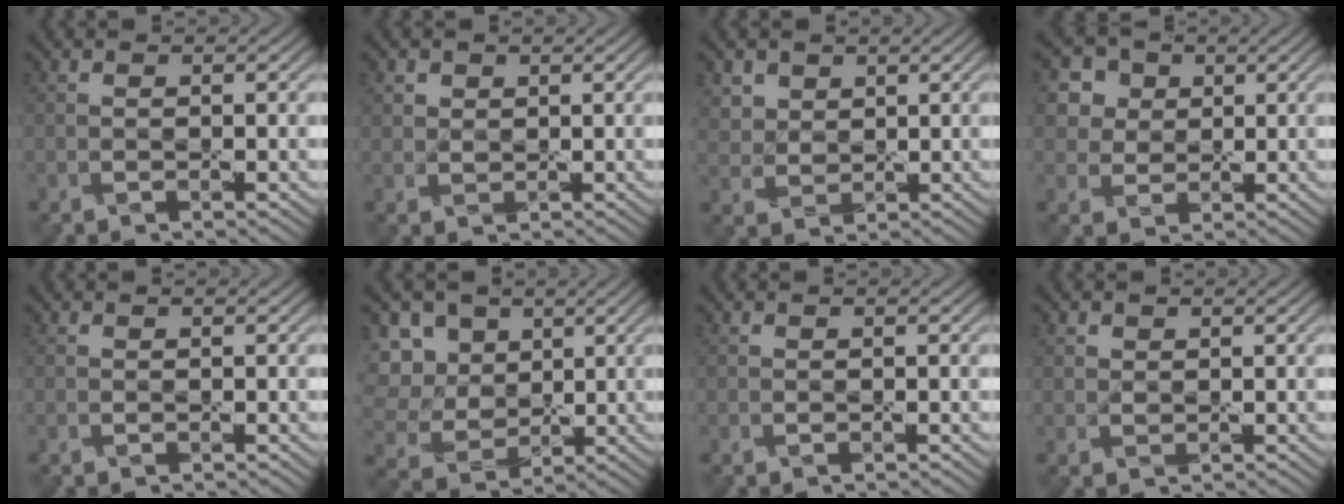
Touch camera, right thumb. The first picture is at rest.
{"total": 1.8, "force": [1.2, 1.4, -0.3], "torque": [-0.001, -0.003, 0.025]}
{"total": 3.6, "force": [2.4, 2.7, 0.5], "torque": [-0.033, -0.007, 0.059]}
{"total": 5.3, "force": [2.4, 4.6, 1.3], "torque": [-0.057, 0.001, 0.043]}
{"total": 0.0}
{"total": 8.3, "force": [3.3, 6.7, 3.5], "torque": [-0.137, 0.014, 0.068]}
{"total": 0.0}
{"total": 1.2, "force": [0.8, 0.8, -0.5], "torque": [0.008, 0.001, 0.016]}